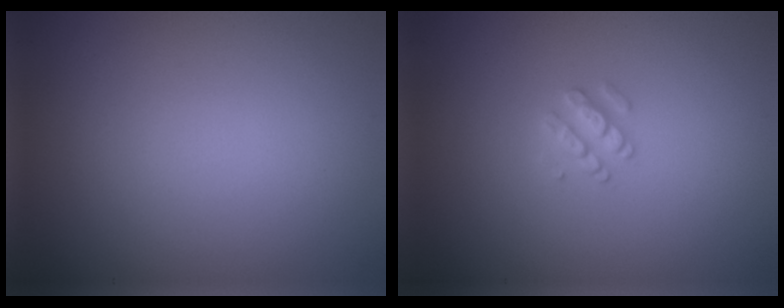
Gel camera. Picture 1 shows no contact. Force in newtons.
{"total": 1.9, "press": 1.9, "slide": 0.3}